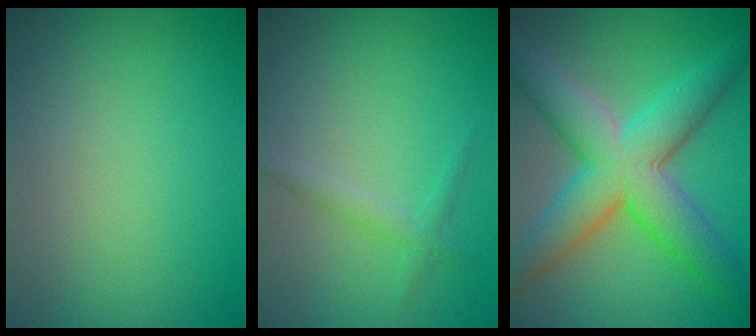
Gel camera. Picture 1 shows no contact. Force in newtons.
{"total": 1.3, "press": 1.3, "slide": 0.1}
{"total": 9.2, "press": 9.2, "slide": 0.2}